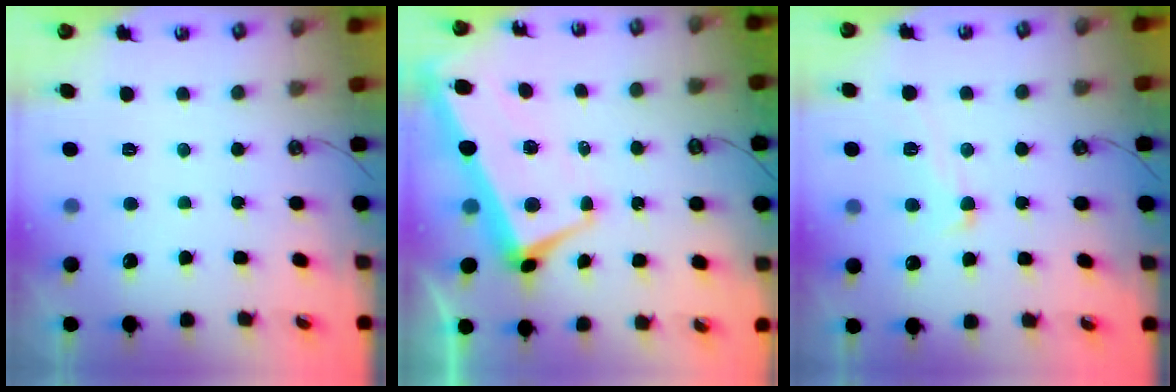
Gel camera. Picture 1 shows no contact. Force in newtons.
{"total": 1.7, "press": 1.1, "slide": 1.3}
{"total": 2.2, "press": 2.0, "slide": 1.0}